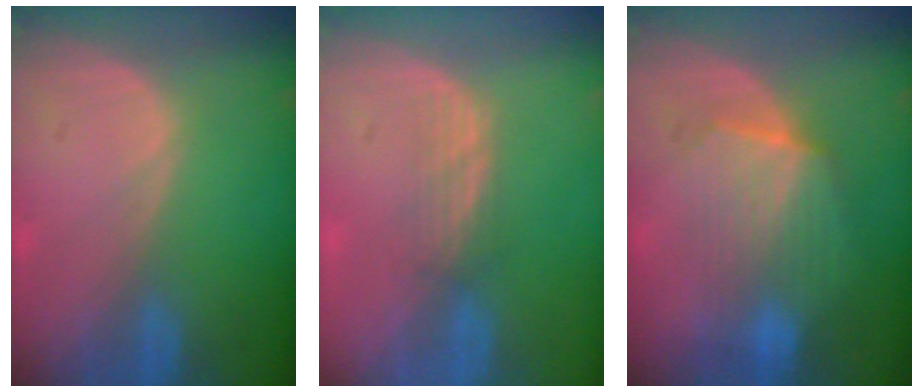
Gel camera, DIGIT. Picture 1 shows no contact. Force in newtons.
{"total": 2.4, "press": 2.3, "slide": 0.6}
{"total": 7.0, "press": 6.8, "slide": 1.2}